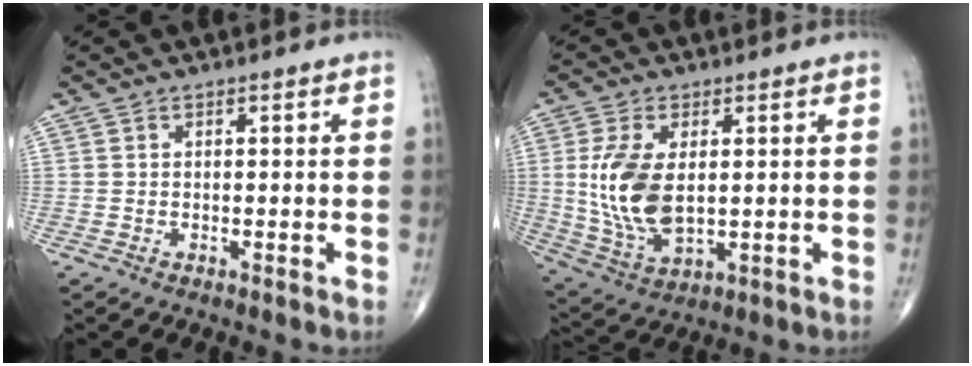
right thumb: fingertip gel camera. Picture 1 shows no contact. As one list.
[{"total": 12.7, "force": [1.1, 6.7, 10.7], "torque": [-0.222, -0.013, 0.034]}]